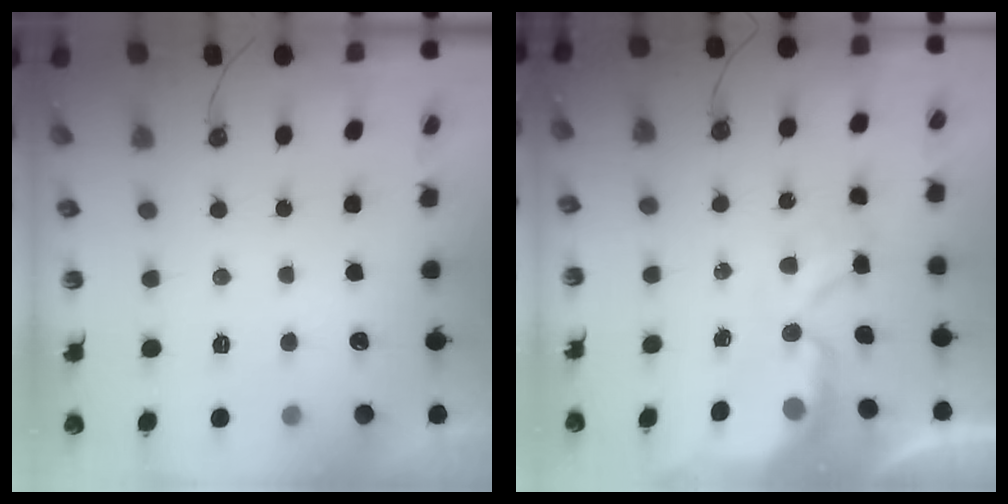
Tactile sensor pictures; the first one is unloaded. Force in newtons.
{"total": 4.0, "press": 4.0, "slide": 0.2}